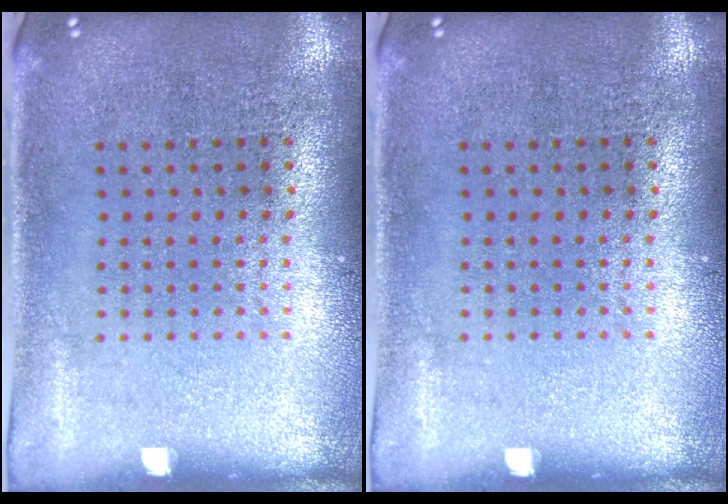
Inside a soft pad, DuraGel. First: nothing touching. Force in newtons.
{"total": 0.0}